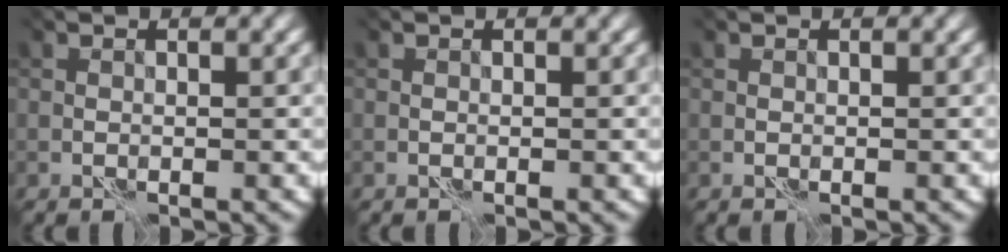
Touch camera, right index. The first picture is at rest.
{"total": 0.0}
{"total": 0.0}